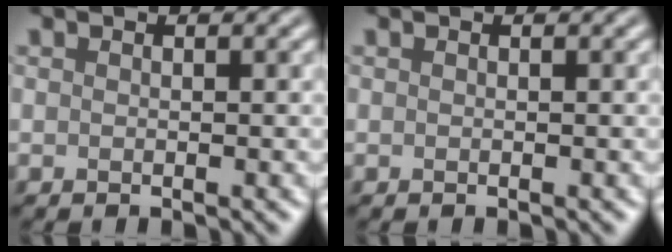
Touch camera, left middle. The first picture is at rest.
{"total": 0.0}